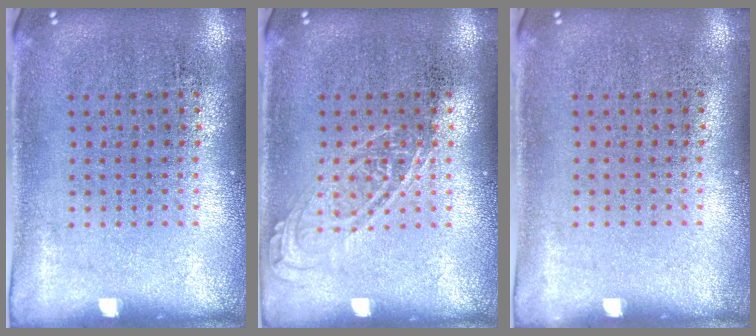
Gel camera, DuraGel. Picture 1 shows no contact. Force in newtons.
{"total": 1.8, "press": 1.8, "slide": 0.2}
{"total": 0.0}